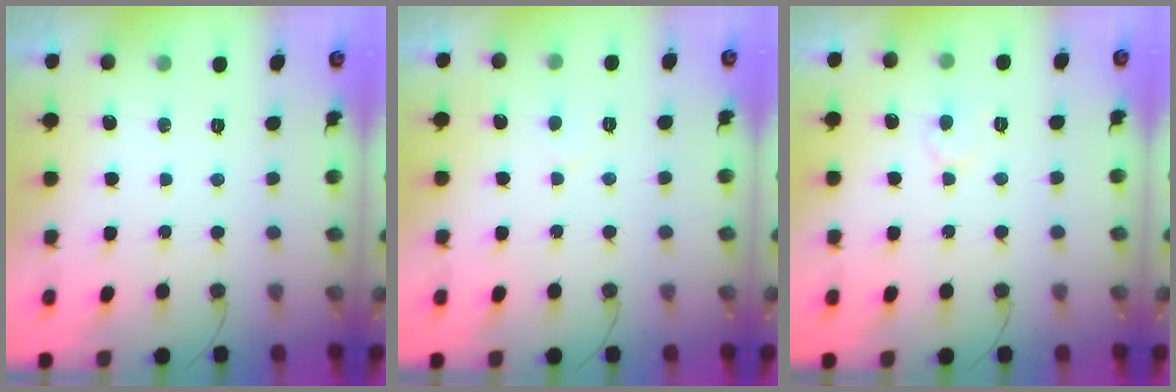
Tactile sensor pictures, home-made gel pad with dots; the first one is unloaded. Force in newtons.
{"total": 2.2, "press": 2.2, "slide": 0.3}
{"total": 4.9, "press": 4.9, "slide": 0.4}